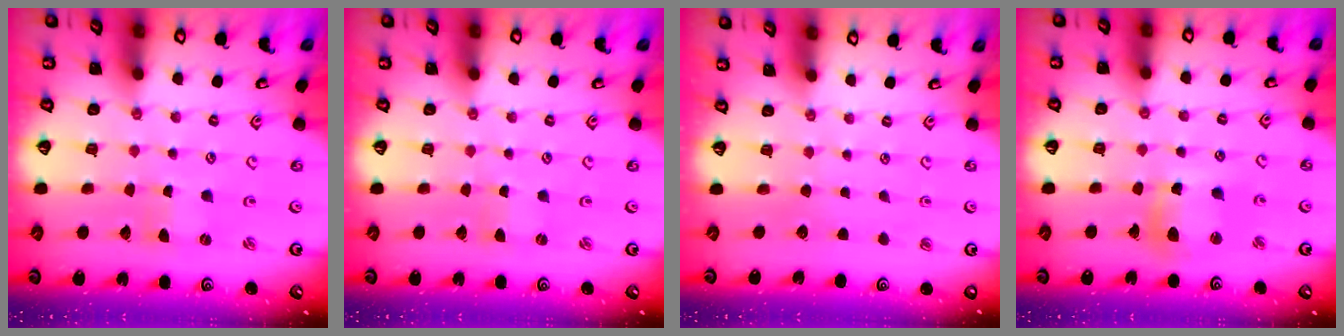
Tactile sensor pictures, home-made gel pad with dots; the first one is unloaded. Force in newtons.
{"total": 0.7, "press": 0.7, "slide": 0.1}
{"total": 0.0}
{"total": 9.8, "press": 9.7, "slide": 1.2}